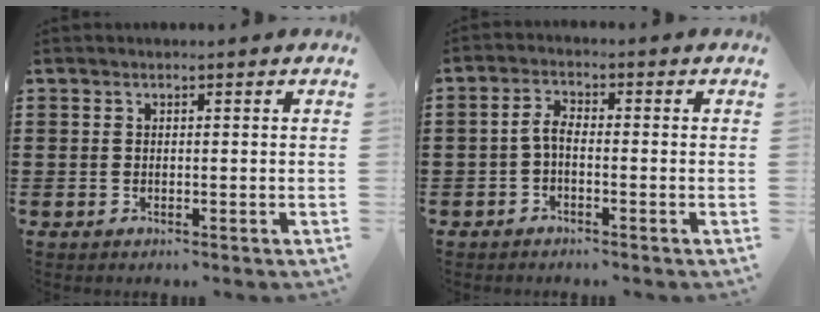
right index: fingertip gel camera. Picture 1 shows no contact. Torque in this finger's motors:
{"motor_torque": [0.70, -0.58, 0.28, 0.09]}